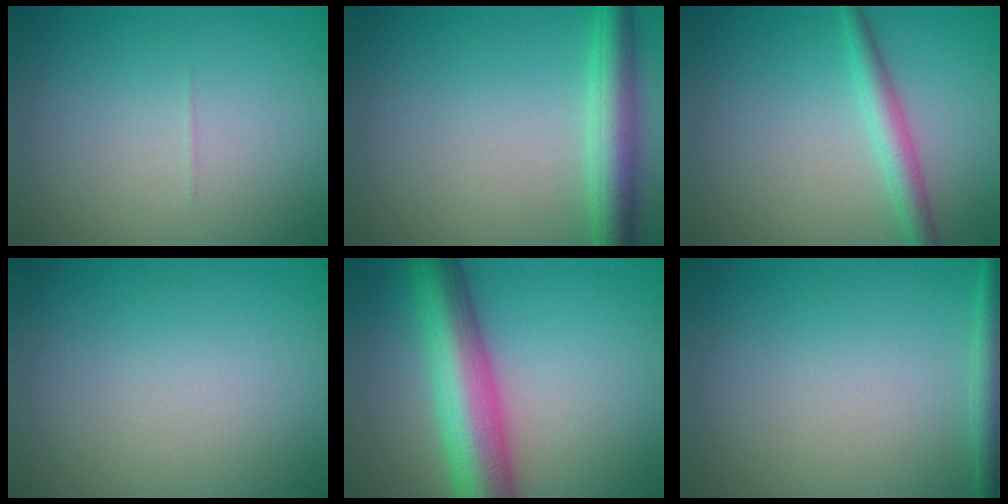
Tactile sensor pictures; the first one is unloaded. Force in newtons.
{"total": 4.4, "press": 4.4, "slide": 0.2}
{"total": 2.6, "press": 2.6, "slide": 0.1}
{"total": 0.0}
{"total": 9.1, "press": 9.1, "slide": 0.2}
{"total": 1.4, "press": 1.4, "slide": 0.1}